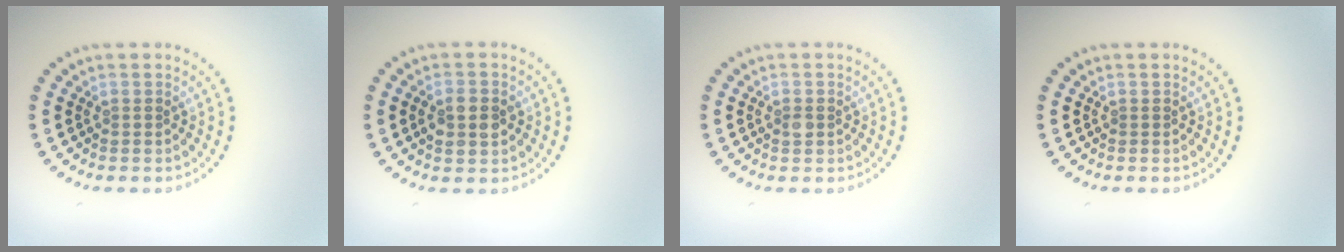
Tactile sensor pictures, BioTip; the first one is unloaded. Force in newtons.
{"total": 2.9, "press": 2.9, "slide": 0.0}
{"total": 1.0, "press": 1.0, "slide": 0.1}
{"total": 0.0}